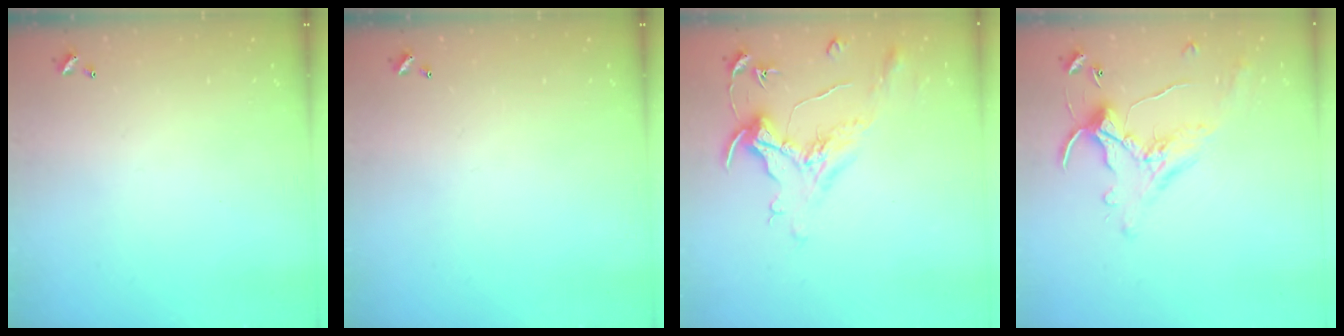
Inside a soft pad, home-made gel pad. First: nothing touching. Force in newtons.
{"total": 0.0}
{"total": 1.5, "press": 1.3, "slide": 0.7}
{"total": 1.7, "press": 1.5, "slide": 0.8}